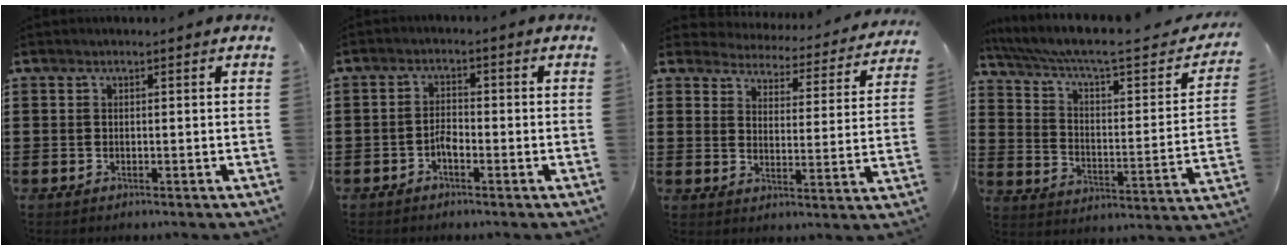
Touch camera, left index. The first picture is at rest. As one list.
[{"total": 2.1, "force": [-1.0, 0.8, 1.6], "torque": [-0.031, 0.005, -0.021]}, {"total": 3.8, "force": [3.8, 0.2, -0.1], "torque": [-0.017, -0.039, 0.059]}, {"total": 6.9, "force": [5.1, 0.9, 4.5], "torque": [-0.109, -0.040, 0.079]}]